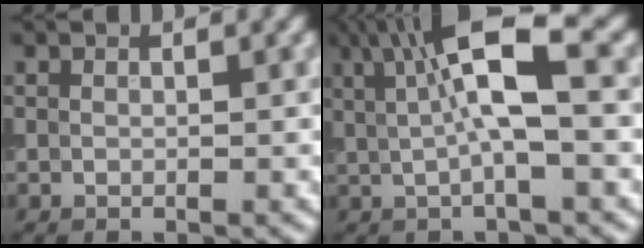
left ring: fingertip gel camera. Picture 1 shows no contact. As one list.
[{"total": 7.3, "force": [1.7, 1.7, 6.9], "torque": [-0.122, 0.009, 0.026]}]